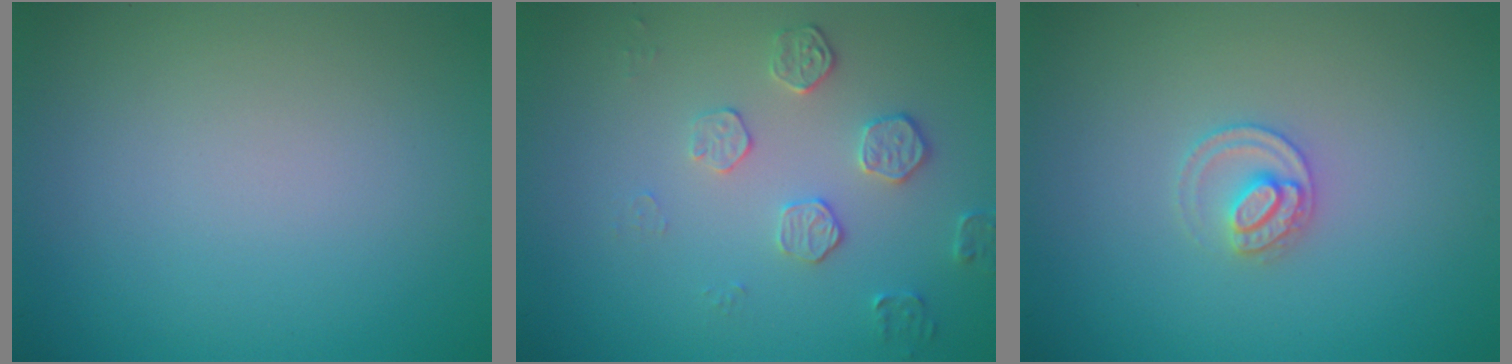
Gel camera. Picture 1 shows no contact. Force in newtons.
{"total": 2.1, "press": 1.5, "slide": 1.4}
{"total": 2.1, "press": 2.1, "slide": 0.2}